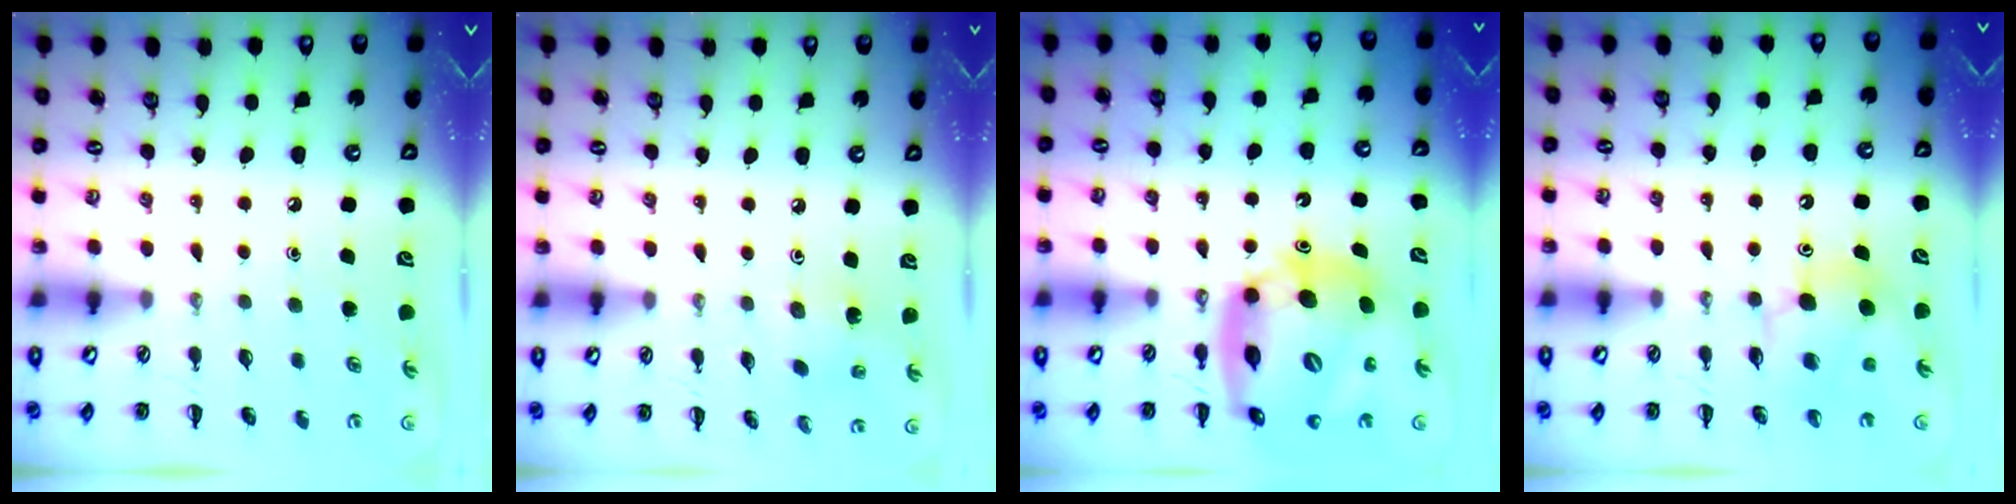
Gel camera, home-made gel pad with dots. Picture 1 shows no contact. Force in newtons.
{"total": 1.6, "press": 1.4, "slide": 0.6}
{"total": 17.5, "press": 16.7, "slide": 5.2}
{"total": 8.4, "press": 8.3, "slide": 1.0}